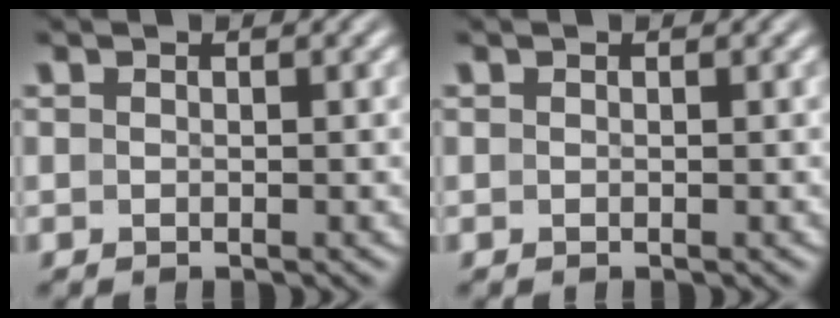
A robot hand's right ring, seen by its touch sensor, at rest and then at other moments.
{"total": 0.0}